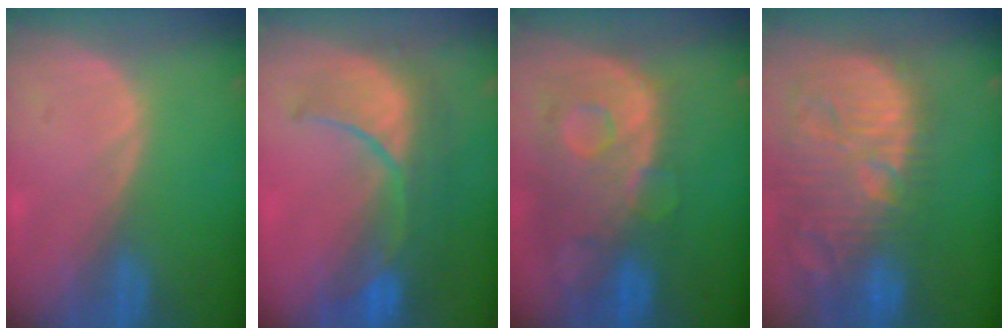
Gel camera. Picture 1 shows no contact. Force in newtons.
{"total": 10.4, "press": 9.2, "slide": 5.0}
{"total": 12.1, "press": 10.1, "slide": 6.7}
{"total": 15.3, "press": 13.3, "slide": 7.5}